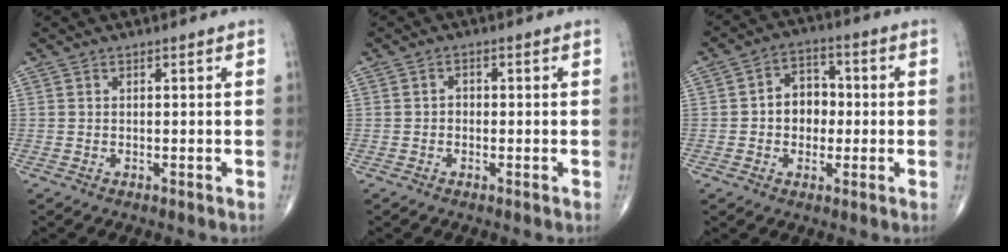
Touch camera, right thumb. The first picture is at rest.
{"total": 1.4, "force": [-0.3, 1.1, 0.7], "torque": [-0.002, 0.007, -0.008]}
{"total": 7.8, "force": [-0.3, 6.1, 4.8], "torque": [-0.037, 0.021, -0.014]}